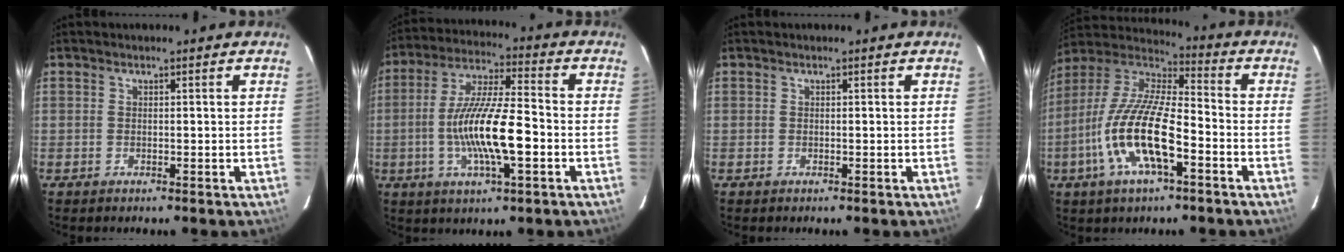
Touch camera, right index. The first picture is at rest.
{"total": 14.6, "force": [-3.4, 2.8, 13.9], "torque": [-0.268, -0.003, -0.063]}
{"total": 0.0}
{"total": 16.6, "force": [-6.3, 5.0, 14.6], "torque": [-0.298, -0.011, -0.126]}